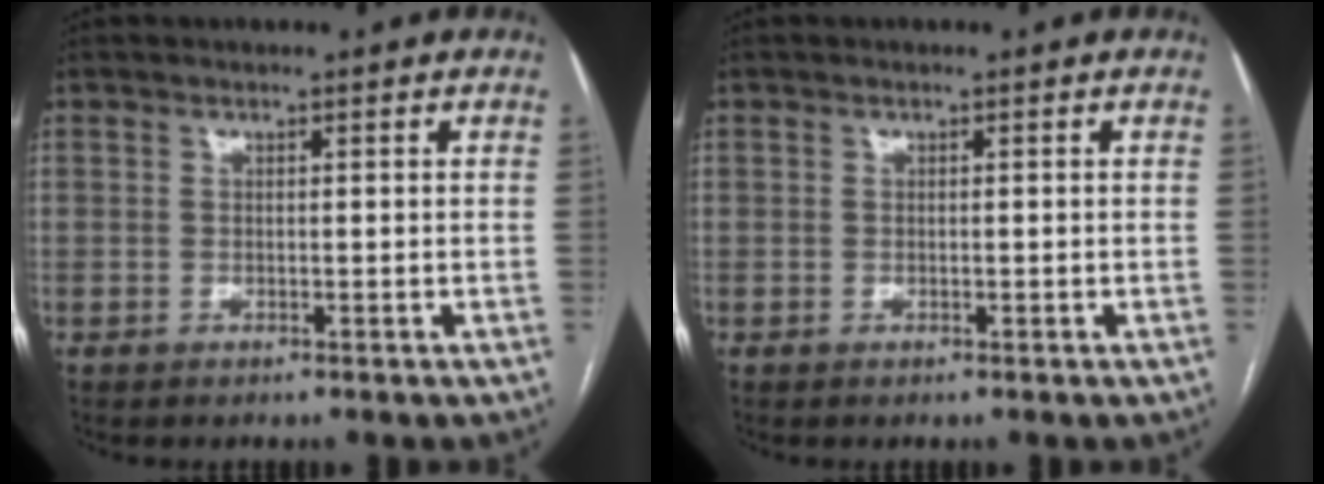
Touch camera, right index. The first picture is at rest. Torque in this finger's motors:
{"motor_torque": [-0.11, 0.05, -0.06, -0.01]}